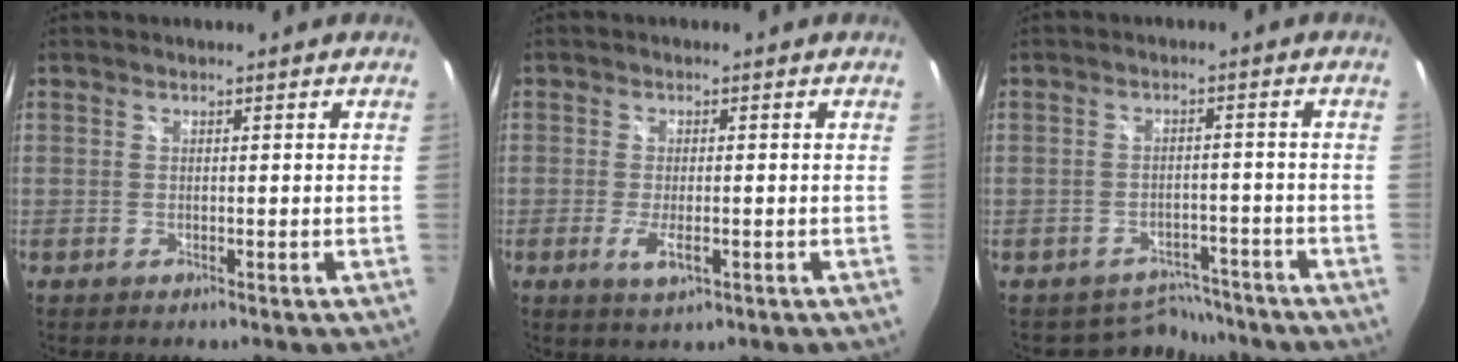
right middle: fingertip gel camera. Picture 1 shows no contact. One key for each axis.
{"total": 4.0, "fx": -1.4, "fy": 1.4, "fz": 3.4, "tx": -0.069, "ty": -0.009, "tz": -0.023}
{"total": 5.8, "fx": -5.1, "fy": 2.7, "fz": -0.5, "tx": 0.008, "ty": 0.015, "tz": -0.072}